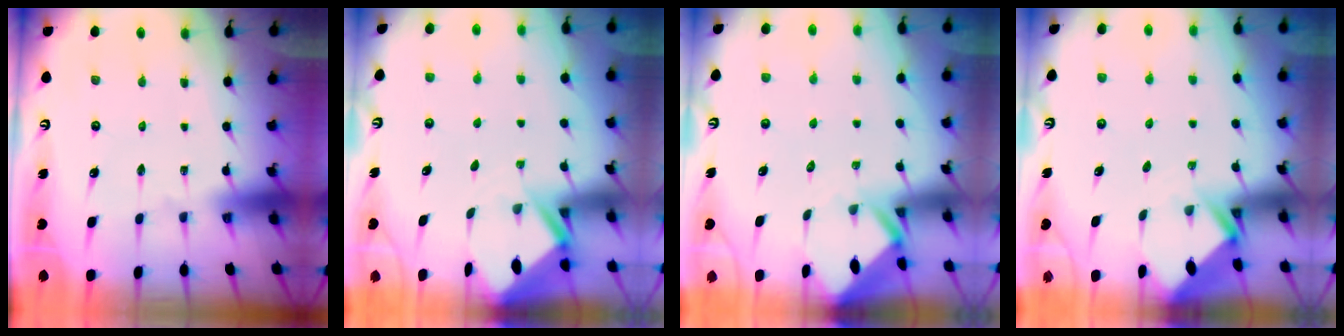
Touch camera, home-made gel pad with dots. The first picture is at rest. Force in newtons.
{"total": 3.0, "press": 3.0, "slide": 0.3}
{"total": 2.4, "press": 2.4, "slide": 0.1}
{"total": 2.7, "press": 2.7, "slide": 0.2}